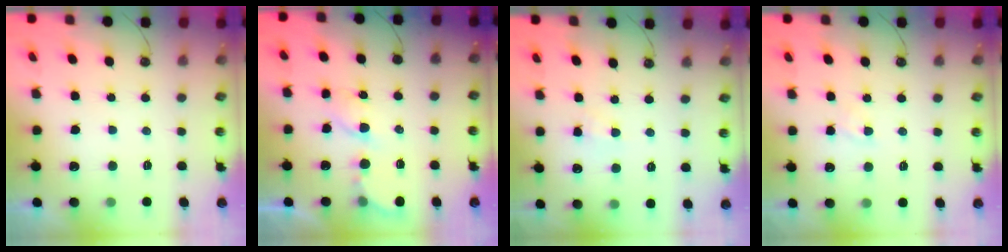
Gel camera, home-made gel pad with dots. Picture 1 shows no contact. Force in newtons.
{"total": 6.2, "press": 6.2, "slide": 0.2}
{"total": 2.5, "press": 2.4, "slide": 0.4}
{"total": 3.5, "press": 3.5, "slide": 0.5}